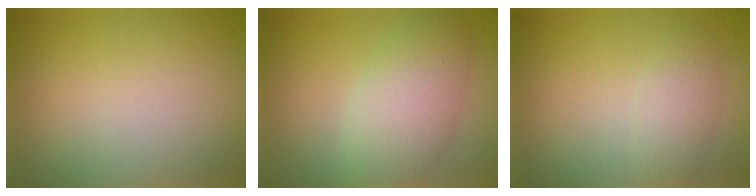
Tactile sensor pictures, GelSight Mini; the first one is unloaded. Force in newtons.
{"total": 5.5, "press": 5.5, "slide": 0.1}
{"total": 2.1, "press": 2.1, "slide": 0.1}